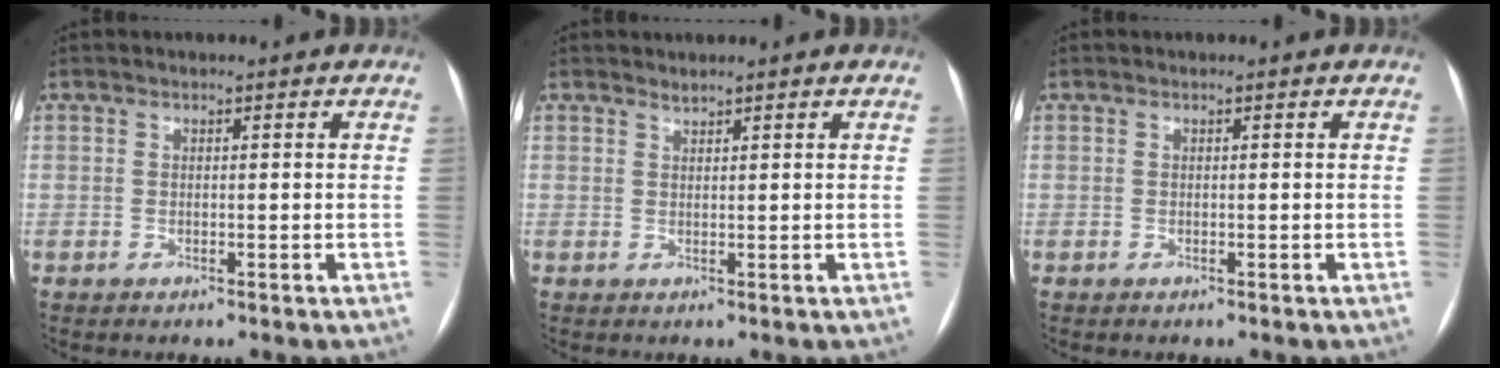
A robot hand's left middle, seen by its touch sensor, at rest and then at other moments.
{"total": 0.7, "force": [0.7, 0.0, 0.0], "torque": [-0.005, -0.001, 0.015]}
{"total": 0.0}